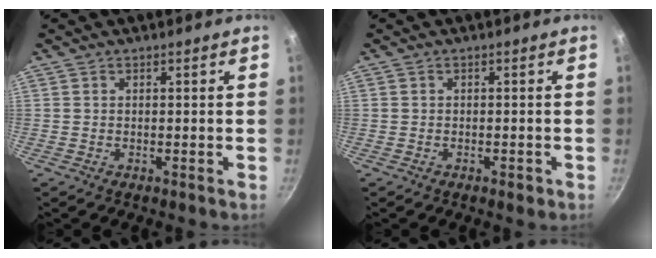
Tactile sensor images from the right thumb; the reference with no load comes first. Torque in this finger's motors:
{"motor_torque": [-0.23, 0.02, -0.09, 0.05, 0.05]}